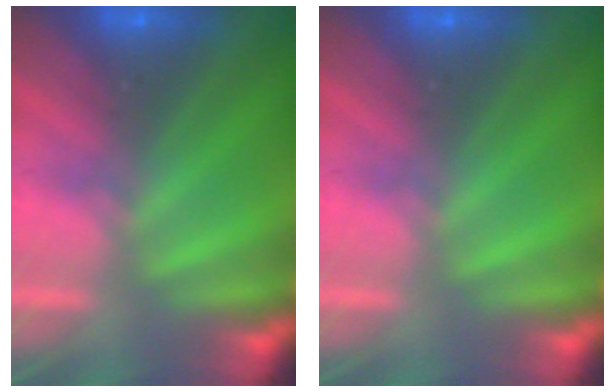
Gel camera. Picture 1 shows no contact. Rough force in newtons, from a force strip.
{"total": 0.0}